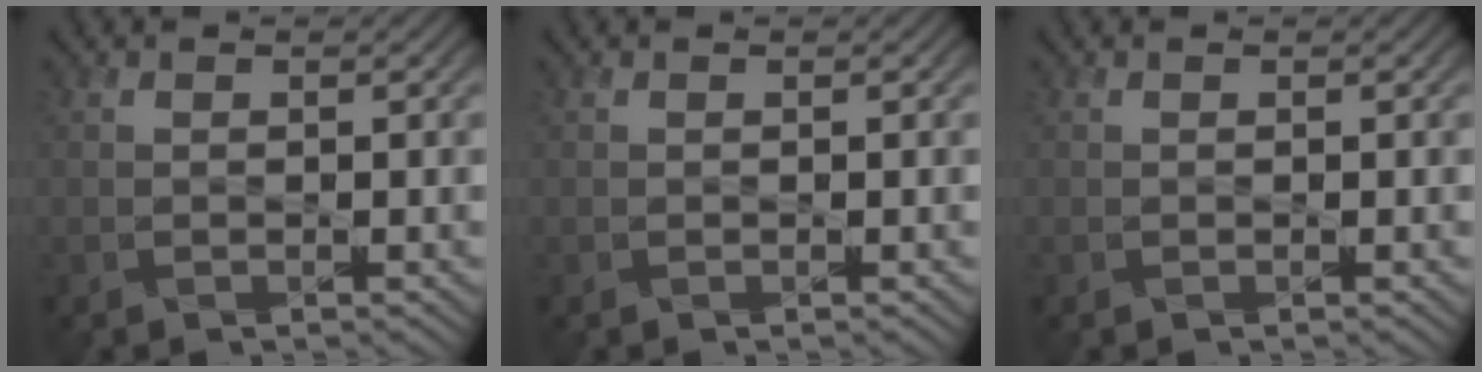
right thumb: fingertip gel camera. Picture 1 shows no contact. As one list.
[{"total": 0.0}, {"total": 0.0}]